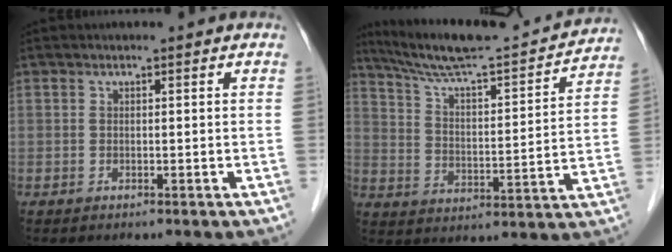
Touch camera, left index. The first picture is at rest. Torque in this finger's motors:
{"motor_torque": [0.20, -0.44, 0.15, 0.07]}